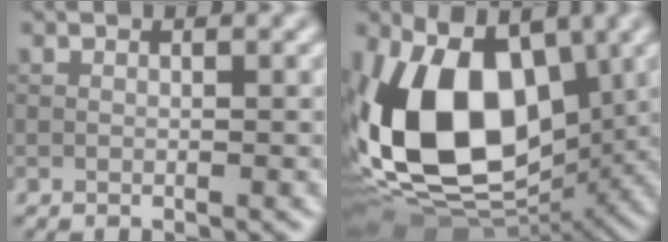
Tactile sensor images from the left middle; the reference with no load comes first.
{"total": 15.9, "force": [1.1, 10.0, 12.3], "torque": [-0.239, -0.007, -0.002]}